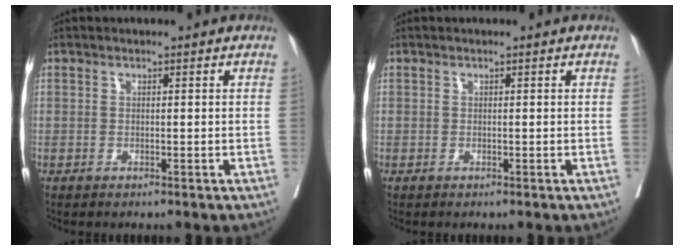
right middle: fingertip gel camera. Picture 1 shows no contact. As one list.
[{"total": 0.0}]